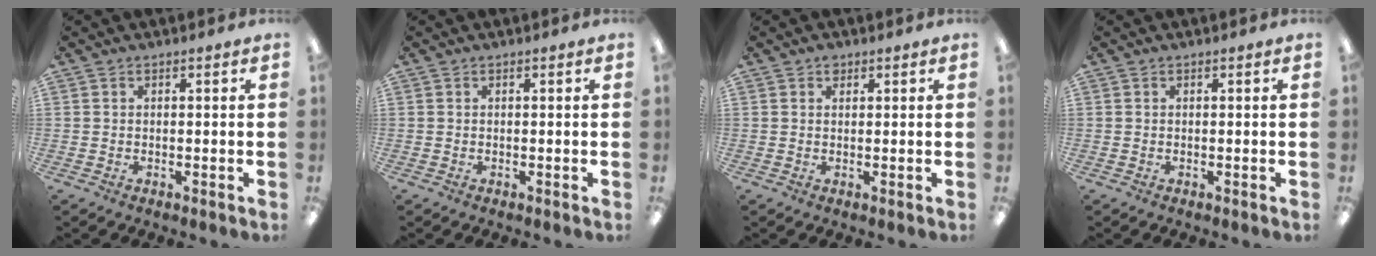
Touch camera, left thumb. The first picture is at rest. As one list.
[{"total": 0.0}, {"total": 1.4, "force": [1.0, 0.8, 0.6], "torque": [-0.005, -0.002, 0.016]}, {"total": 0.0}]